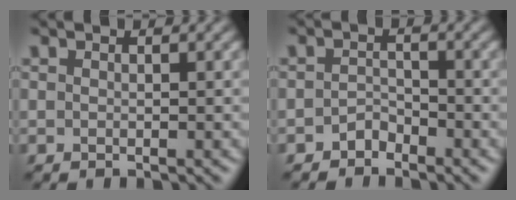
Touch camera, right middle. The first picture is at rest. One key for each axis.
{"total": 1.4, "fx": -1.2, "fy": 0.8, "fz": 0.3, "tx": -0.005, "ty": 0.009, "tz": -0.023}